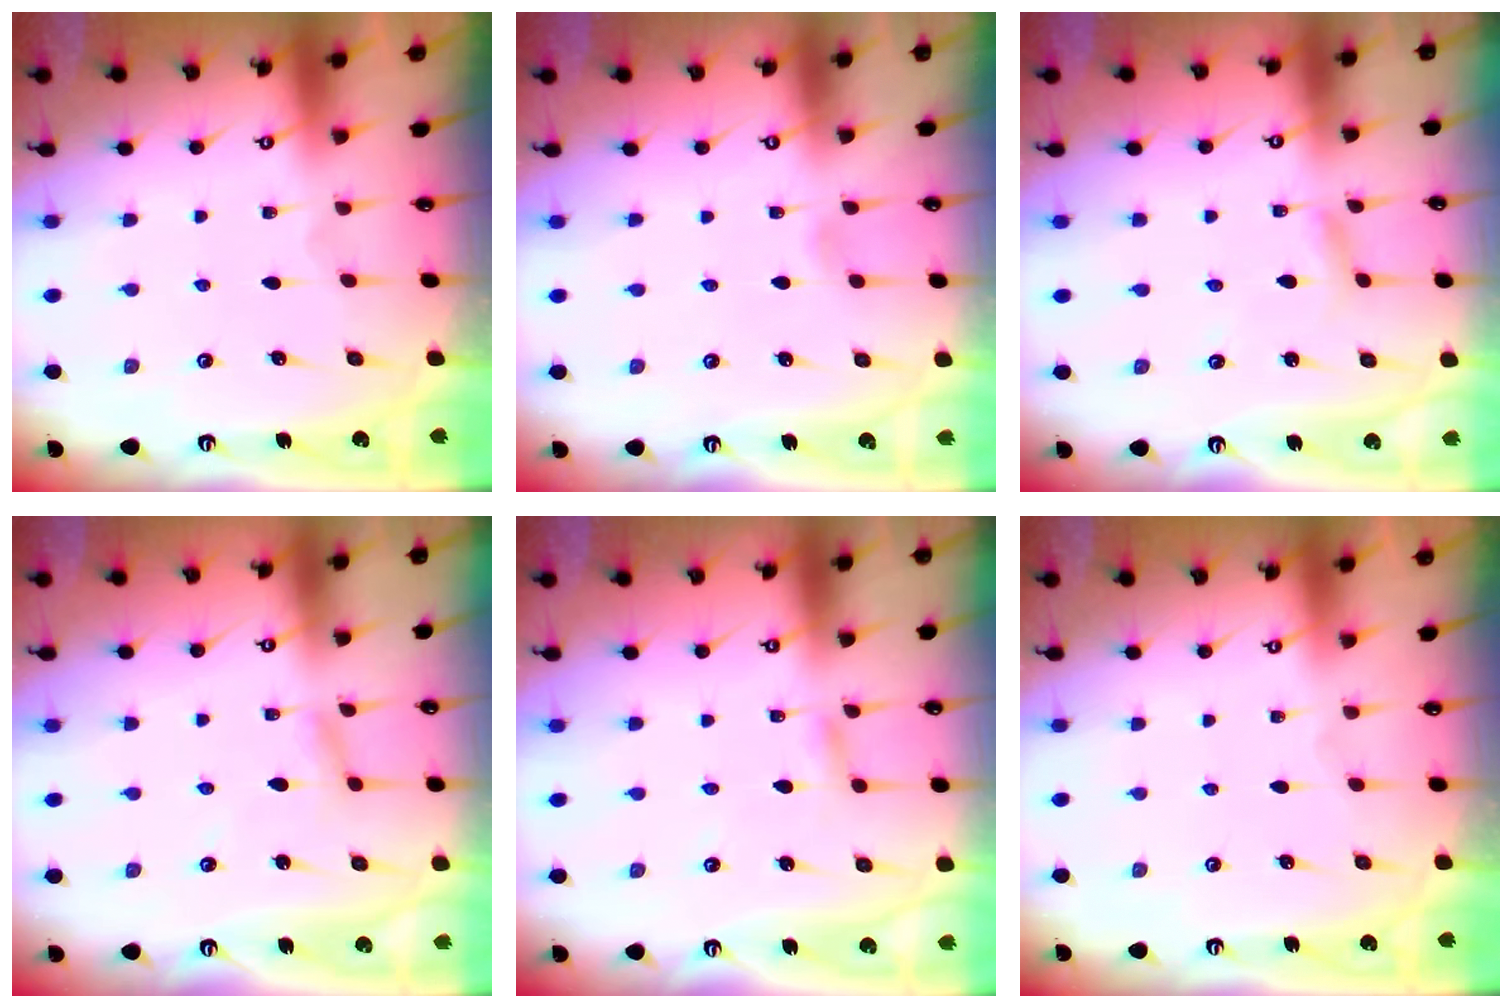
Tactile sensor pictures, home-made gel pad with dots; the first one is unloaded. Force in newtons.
{"total": 2.0, "press": 2.0, "slide": 0.3}
{"total": 3.3, "press": 3.2, "slide": 0.4}
{"total": 2.9, "press": 2.9, "slide": 0.3}
{"total": 2.4, "press": 2.4, "slide": 0.2}
{"total": 0.0}